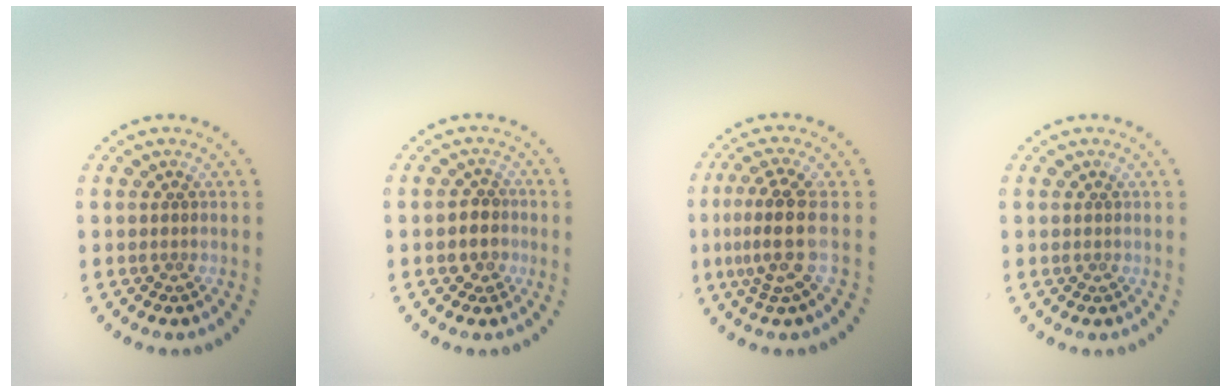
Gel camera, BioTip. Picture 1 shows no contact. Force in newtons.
{"total": 2.5, "press": 2.3, "slide": 1.0}
{"total": 3.6, "press": 2.7, "slide": 2.4}
{"total": 0.0}